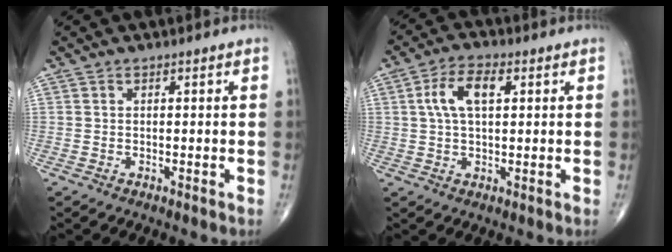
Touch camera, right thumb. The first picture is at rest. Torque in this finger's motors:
{"motor_torque": [0.03, 0.09, 0.83, 0.05, 0.23]}